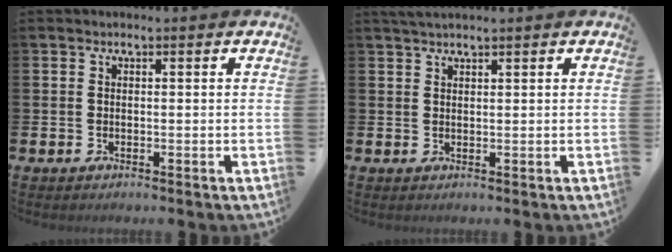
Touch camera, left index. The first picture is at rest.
{"total": 1.6, "force": [1.5, 0.1, 0.6], "torque": [-0.019, 0.006, 0.029]}